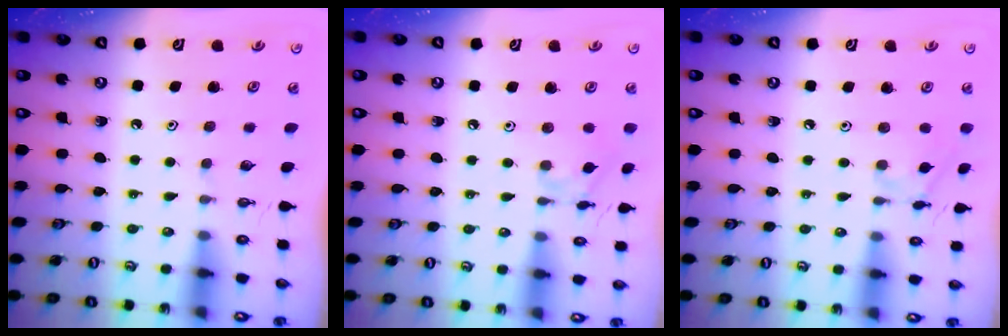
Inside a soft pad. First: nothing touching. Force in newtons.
{"total": 7.4, "press": 7.4, "slide": 0.4}
{"total": 5.1, "press": 5.0, "slide": 0.5}